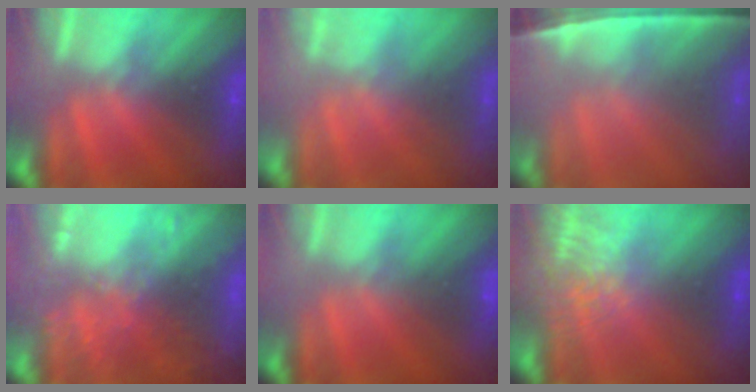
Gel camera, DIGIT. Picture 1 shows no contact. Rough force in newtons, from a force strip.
{"total": 2.0}
{"total": 5.5}
{"total": 9.7}
{"total": 3.0}
{"total": 7.7}